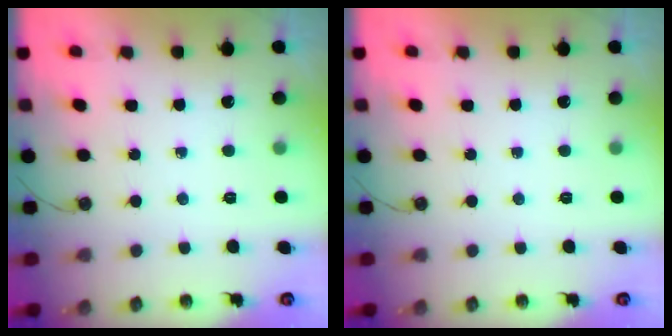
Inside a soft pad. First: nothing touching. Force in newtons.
{"total": 0.0}